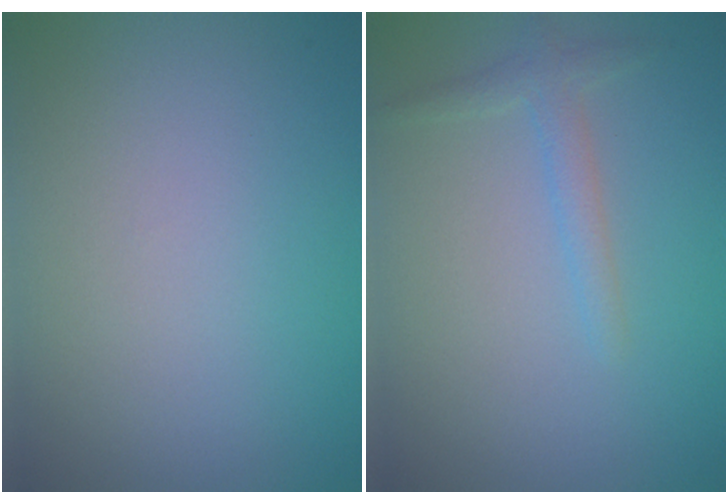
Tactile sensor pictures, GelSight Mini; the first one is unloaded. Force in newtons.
{"total": 1.3, "press": 1.3, "slide": 0.1}